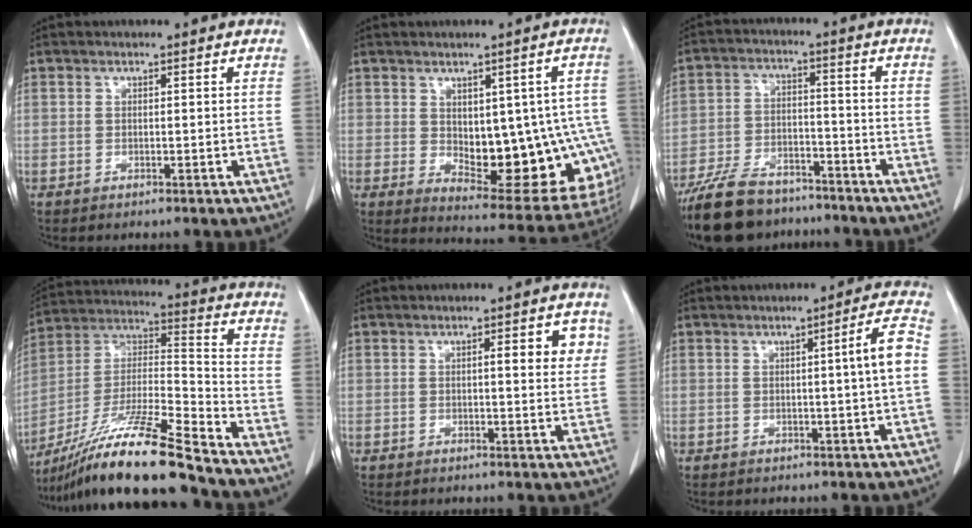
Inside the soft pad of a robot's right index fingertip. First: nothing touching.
{"total": 17.8, "force": [-2.1, 8.0, 15.8], "torque": [-0.144, 0.011, -0.001]}
{"total": 14.5, "force": [-11.9, 6.2, 5.6], "torque": [-0.107, 0.003, -0.195]}
{"total": 19.8, "force": [-15.8, 0.0, 12.0], "torque": [-0.246, -0.021, -0.293]}
{"total": 4.3, "force": [1.3, 1.2, 3.9], "torque": [-0.048, 0.003, 0.013]}
{"total": 4.5, "force": [-0.1, -0.8, 4.4], "torque": [-0.063, 0.001, 0.000]}